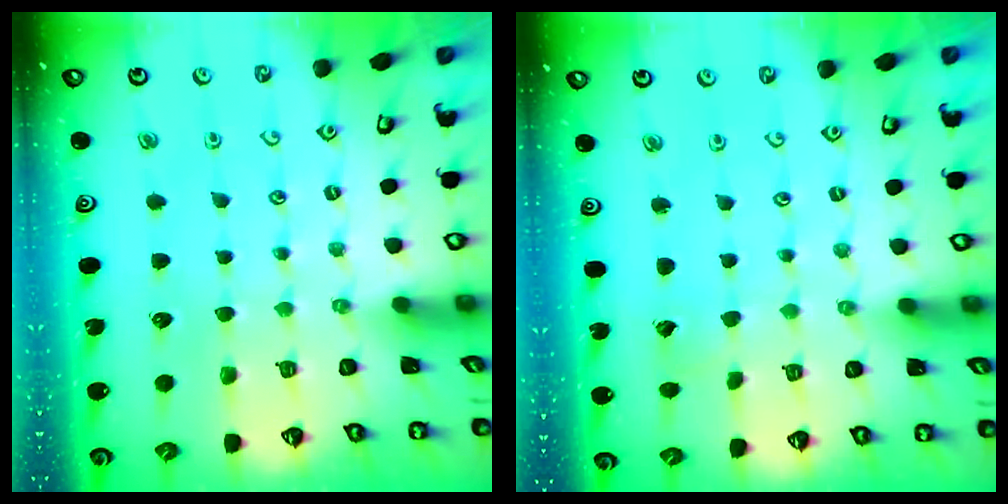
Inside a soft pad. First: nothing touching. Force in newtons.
{"total": 1.4, "press": 1.4, "slide": 0.0}